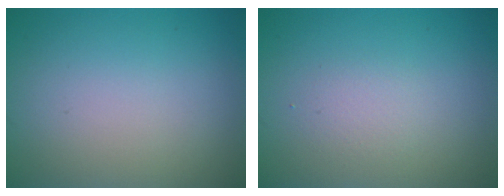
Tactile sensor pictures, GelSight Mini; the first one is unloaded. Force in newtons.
{"total": 1.3, "press": 1.3, "slide": 0.2}